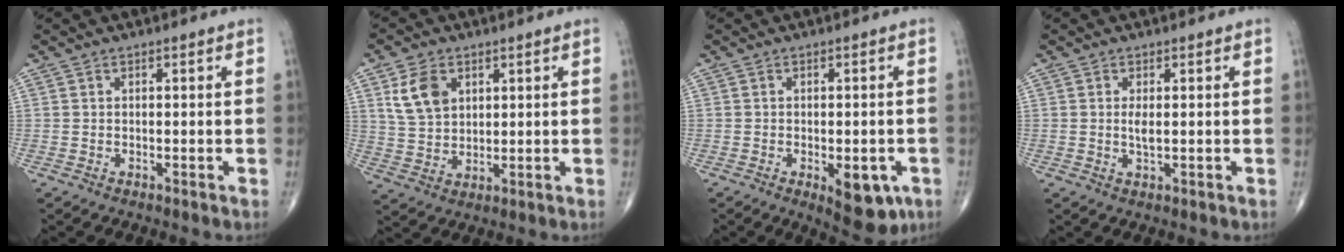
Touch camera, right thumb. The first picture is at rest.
{"total": 7.9, "force": [3.2, 5.5, 4.8], "torque": [-0.074, -0.012, 0.068]}
{"total": 8.3, "force": [-3.0, 3.8, 6.8], "torque": [-0.069, -0.003, -0.030]}
{"total": 2.0, "force": [0.2, 0.6, 1.9], "torque": [-0.040, -0.004, 0.007]}